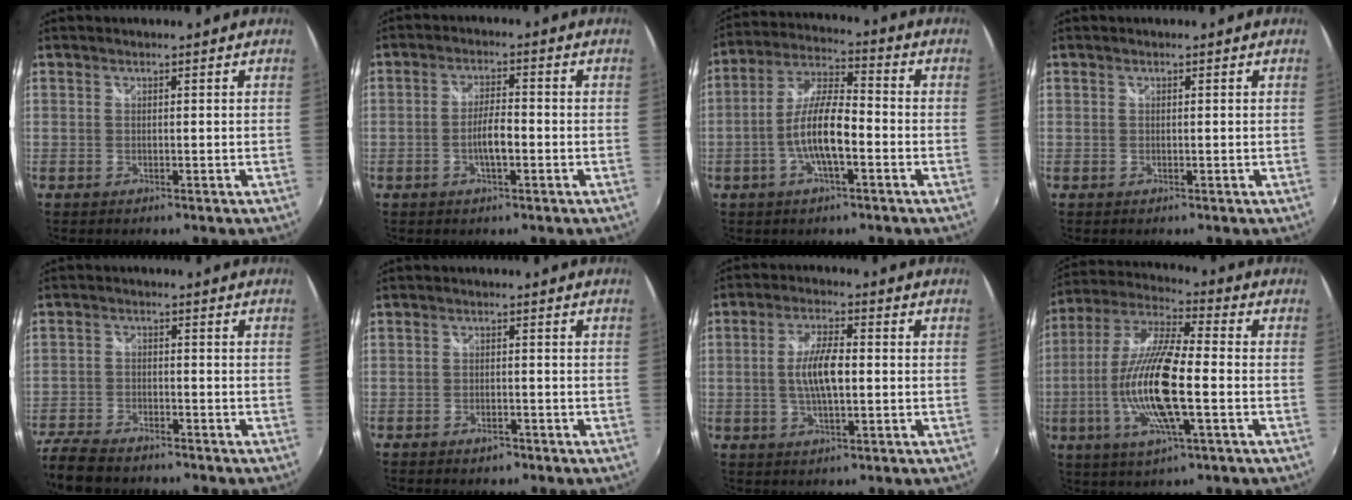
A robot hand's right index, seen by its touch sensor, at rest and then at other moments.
{"total": 4.2, "force": [-1.4, 1.1, 3.8], "torque": [-0.073, 0.001, -0.024]}
{"total": 9.9, "force": [-3.2, 2.7, 9.0], "torque": [-0.186, 0.006, -0.060]}
{"total": 0.0}
{"total": 10.8, "force": [-9.0, 3.9, 4.5], "torque": [-0.125, -0.028, -0.167]}
{"total": 2.5, "force": [-1.9, 1.3, 1.0], "torque": [-0.022, -0.003, -0.031]}
{"total": 7.2, "force": [-0.4, 2.4, 6.8], "torque": [-0.129, 0.003, -0.006]}
{"total": 17.0, "force": [-3.5, 3.7, 16.2], "torque": [-0.322, -0.012, -0.069]}